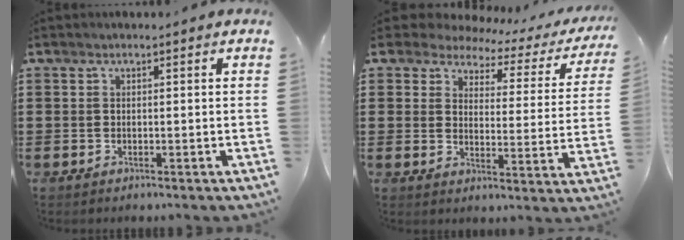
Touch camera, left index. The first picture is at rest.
{"total": 3.8, "force": [3.3, 1.7, 0.8], "torque": [-0.034, -0.019, 0.051]}